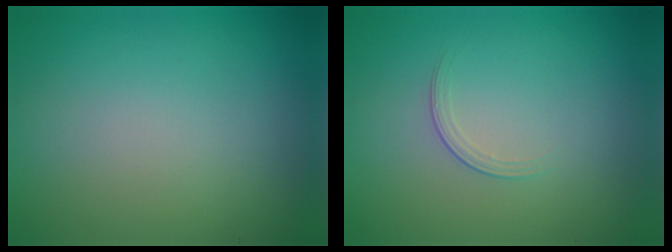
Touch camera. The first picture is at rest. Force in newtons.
{"total": 1.3, "press": 0.5, "slide": 1.2}